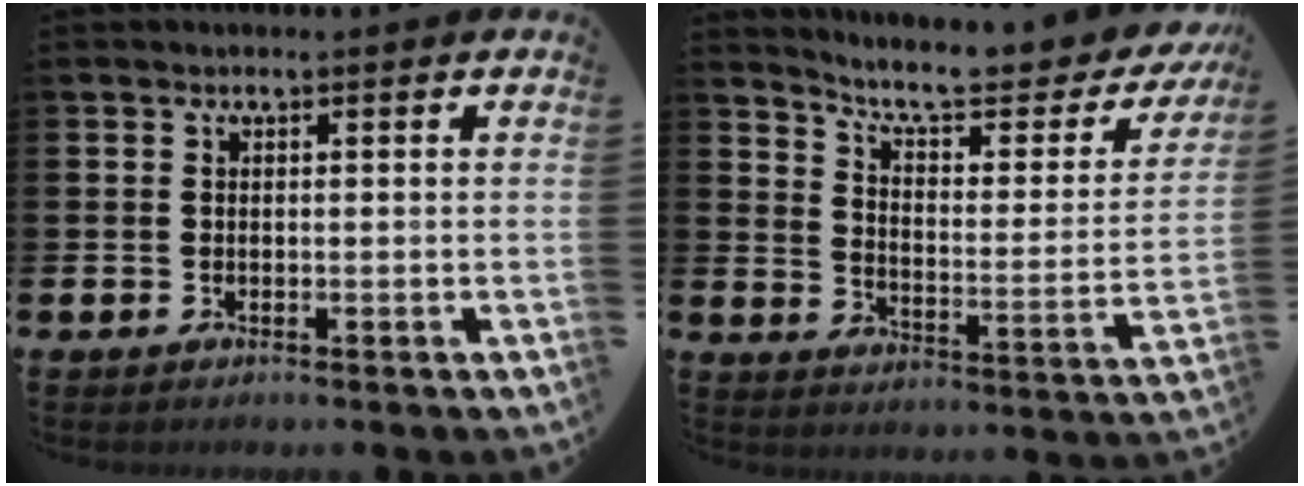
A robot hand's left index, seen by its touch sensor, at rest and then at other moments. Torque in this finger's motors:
{"motor_torque": [0.98, -1.17, 0.25, 0.04]}